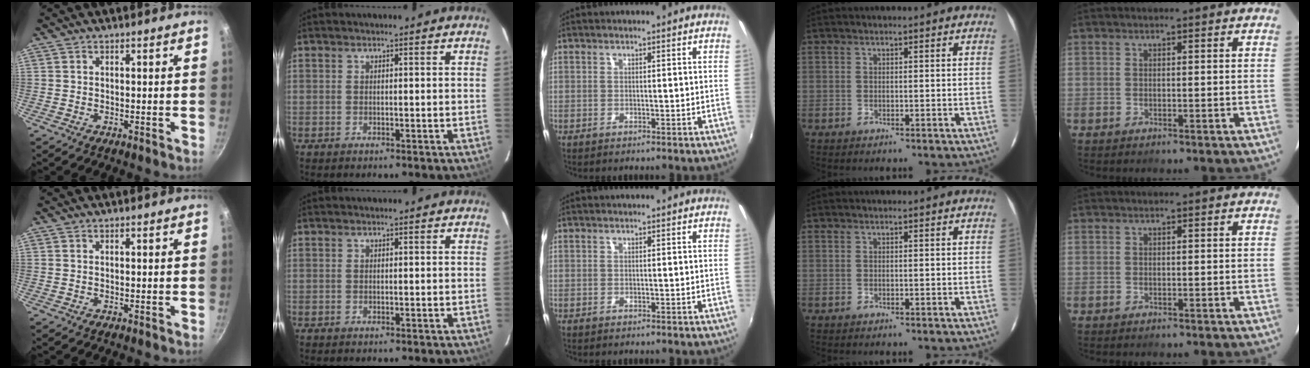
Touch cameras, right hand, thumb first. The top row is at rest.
{}